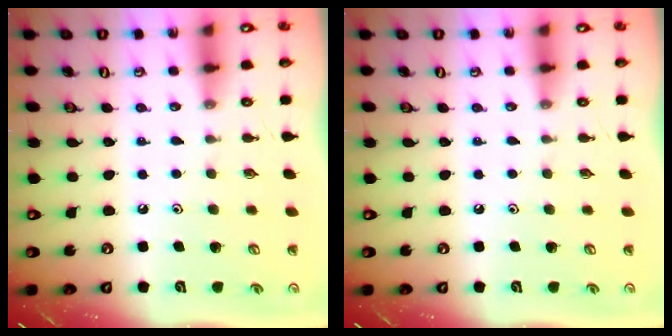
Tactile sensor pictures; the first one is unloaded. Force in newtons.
{"total": 0.0}